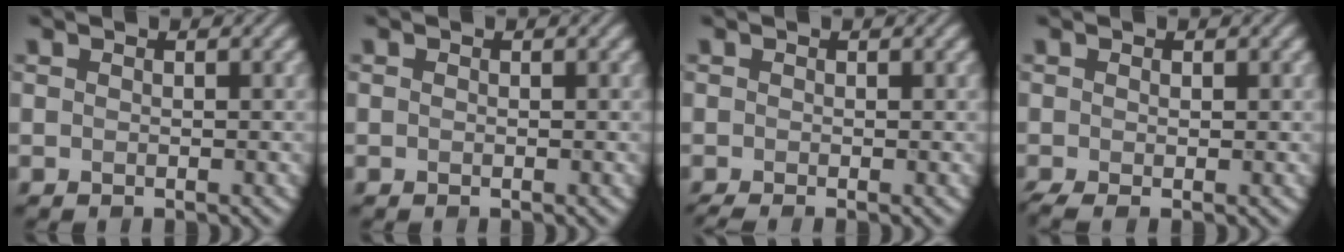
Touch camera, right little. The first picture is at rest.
{"total": 0.0}
{"total": 0.9, "force": [-0.7, 0.1, 0.6], "torque": [-0.013, -0.009, -0.017]}
{"total": 1.7, "force": [-0.5, 0.4, 1.6], "torque": [-0.032, -0.006, -0.011]}